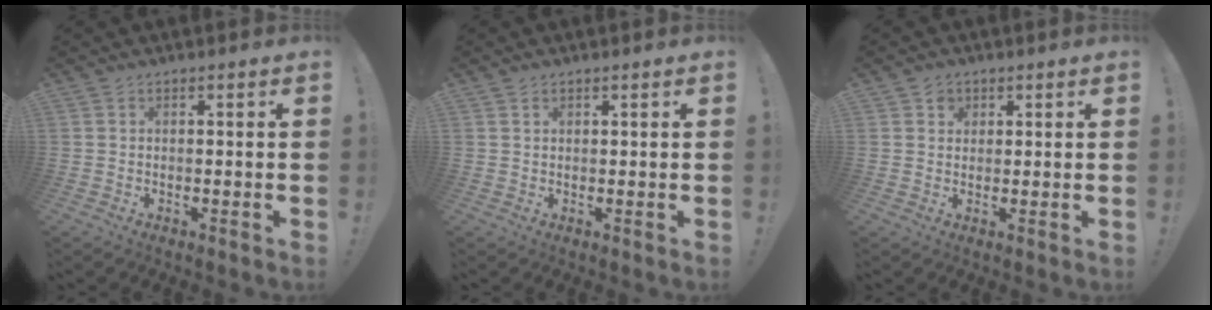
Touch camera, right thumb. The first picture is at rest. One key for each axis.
{"total": 1.1, "fx": 0.9, "fy": 0.5, "fz": 0.3, "tx": -0.006, "ty": -0.001, "tz": 0.018}
{"total": 2.3, "fx": 1.2, "fy": 2.0, "fz": 0.4, "tx": 0.003, "ty": -0.007, "tz": 0.018}